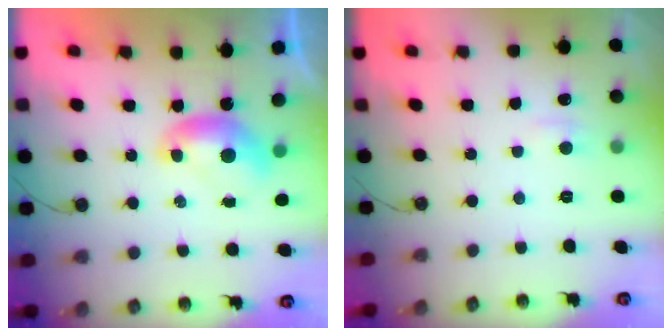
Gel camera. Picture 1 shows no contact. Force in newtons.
{"total": 1.6, "press": 1.6, "slide": 0.4}